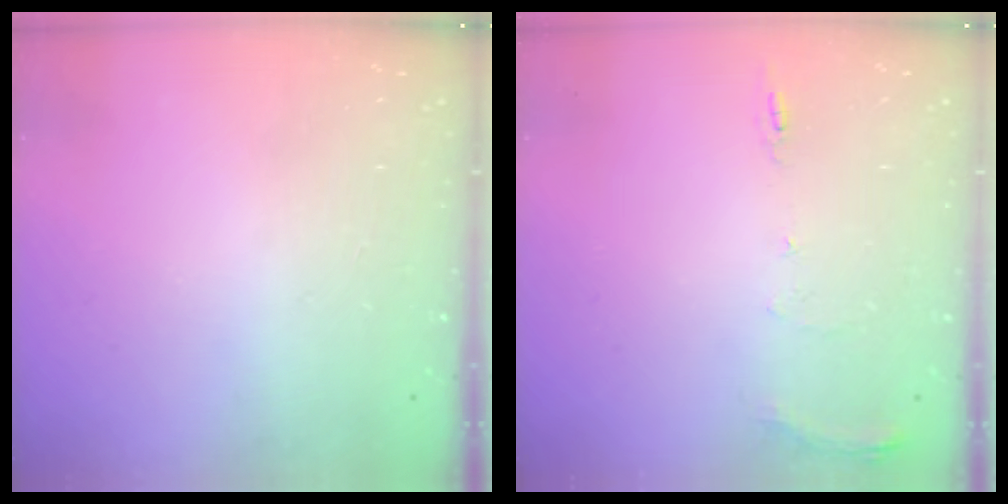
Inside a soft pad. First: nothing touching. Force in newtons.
{"total": 7.4, "press": 7.4, "slide": 0.8}